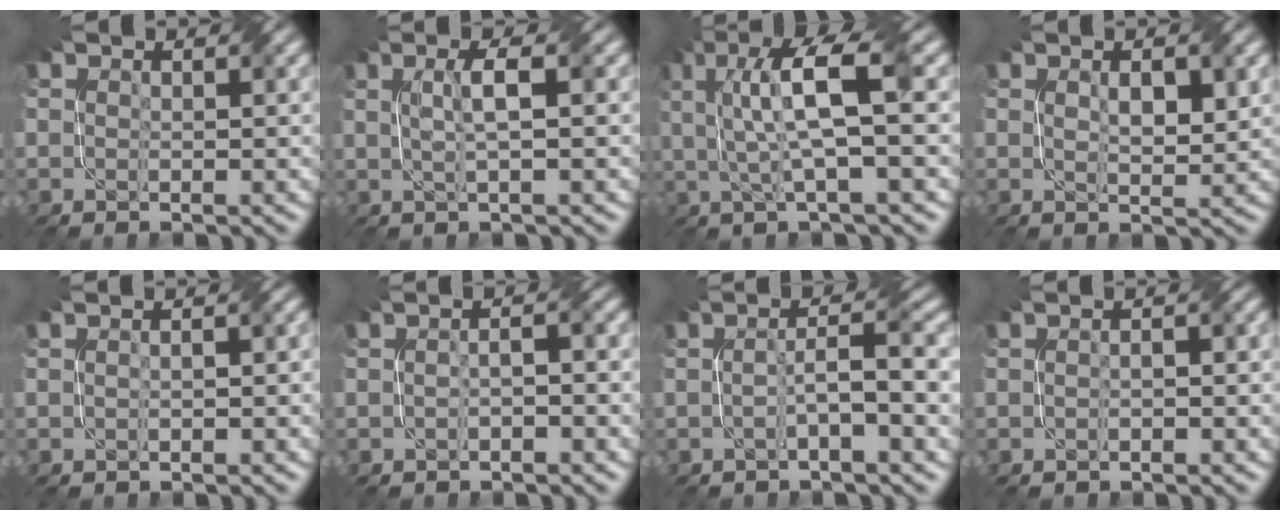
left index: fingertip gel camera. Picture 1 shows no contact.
{"total": 2.8, "force": [0.3, 0.5, 2.7], "torque": [-0.049, 0.008, 0.005]}
{"total": 7.0, "force": [1.5, 1.5, 6.7], "torque": [-0.129, 0.010, 0.027]}
{"total": 2.5, "force": [0.6, 1.0, 2.2], "torque": [-0.041, 0.000, 0.017]}
{"total": 1.7, "force": [-0.1, 0.6, 1.6], "torque": [-0.023, 0.003, -0.004]}
{"total": 1.9, "force": [-0.7, 0.5, 1.6], "torque": [-0.028, 0.004, -0.014]}
{"total": 3.8, "force": [-0.8, 0.4, 3.7], "torque": [-0.062, 0.014, -0.018]}
{"total": 1.3, "force": [-0.4, 0.5, 1.2], "torque": [-0.021, 0.001, -0.011]}